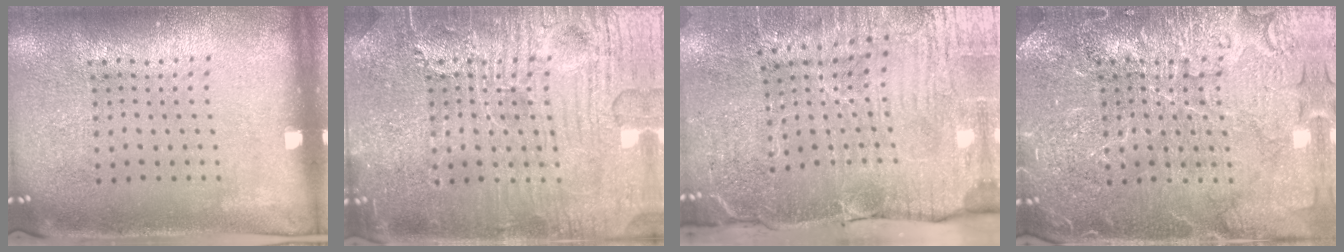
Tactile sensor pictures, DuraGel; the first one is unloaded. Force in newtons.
{"total": 4.8, "press": 4.8, "slide": 0.5}
{"total": 4.3, "press": 4.0, "slide": 1.6}
{"total": 4.1, "press": 4.1, "slide": 0.6}